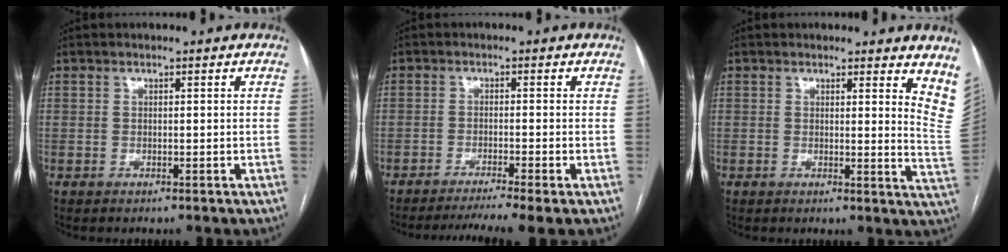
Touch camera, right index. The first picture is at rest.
{"total": 6.4, "force": [-5.2, -1.1, 3.6], "torque": [-0.050, -0.012, -0.082]}
{"total": 9.1, "force": [8.1, 1.4, 3.7], "torque": [-0.017, -0.055, 0.061]}